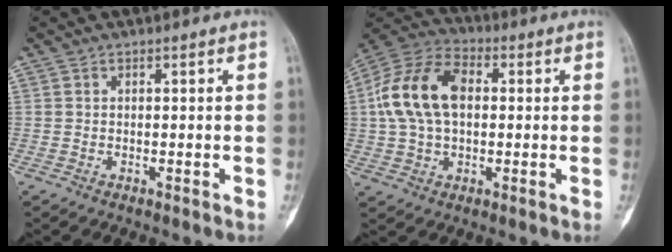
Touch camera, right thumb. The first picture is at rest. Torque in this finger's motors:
{"motor_torque": [0.45, 0.69, 0.83, -0.59, 0.44]}